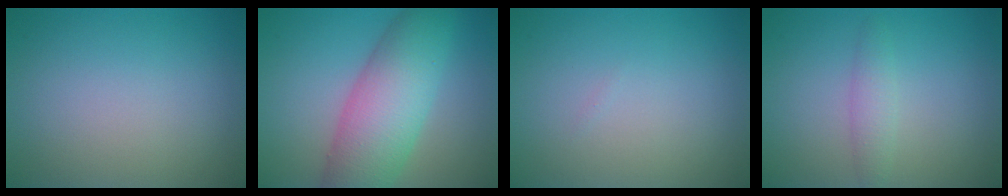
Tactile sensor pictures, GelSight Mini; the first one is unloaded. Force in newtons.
{"total": 8.5, "press": 8.5, "slide": 0.1}
{"total": 0.0}
{"total": 1.8, "press": 1.8, "slide": 0.1}